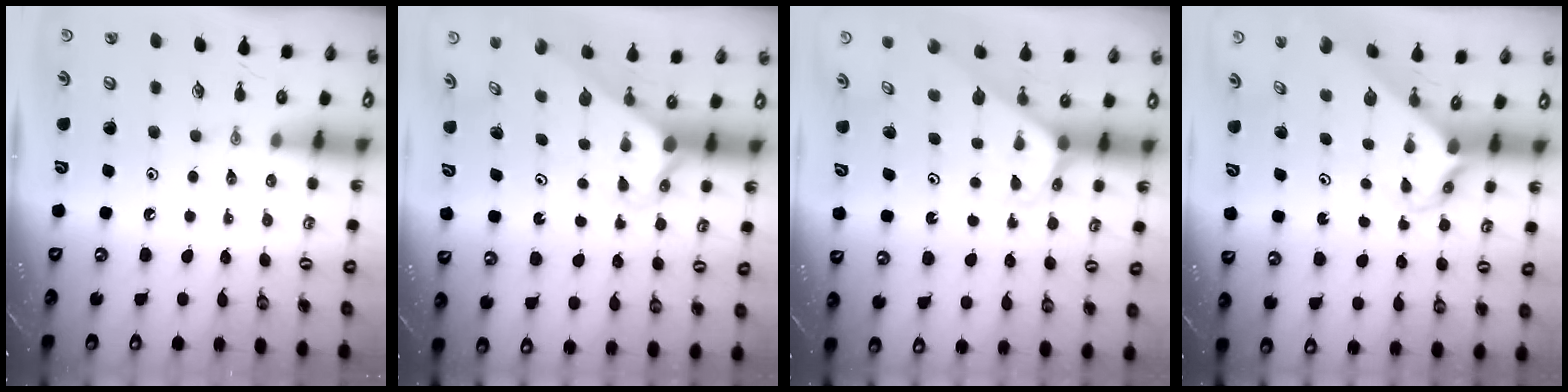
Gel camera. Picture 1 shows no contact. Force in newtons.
{"total": 2.6, "press": 2.6, "slide": 0.1}
{"total": 2.6, "press": 2.6, "slide": 0.1}
{"total": 2.7, "press": 2.7, "slide": 0.2}